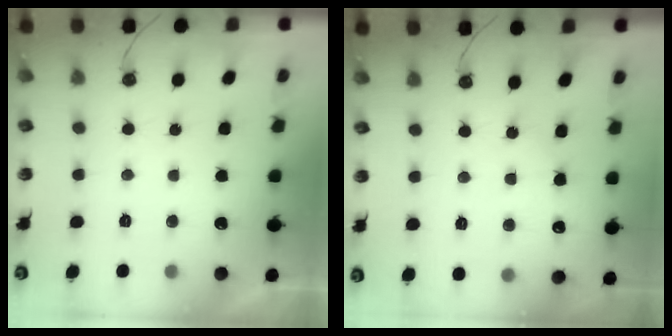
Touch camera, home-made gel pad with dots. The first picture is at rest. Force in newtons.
{"total": 3.2, "press": 3.1, "slide": 0.4}